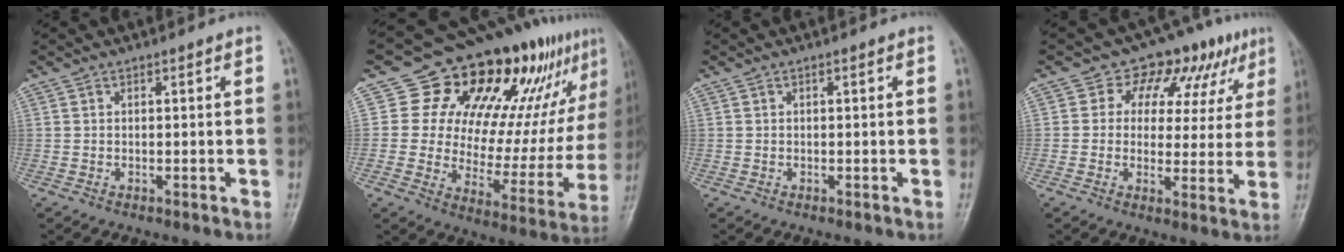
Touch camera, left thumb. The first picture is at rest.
{"total": 24.3, "force": [14.2, 12.6, 15.1], "torque": [-0.159, -0.044, 0.203]}
{"total": 0.0}
{"total": 12.1, "force": [6.0, 8.2, 6.6], "torque": [-0.031, -0.005, 0.075]}